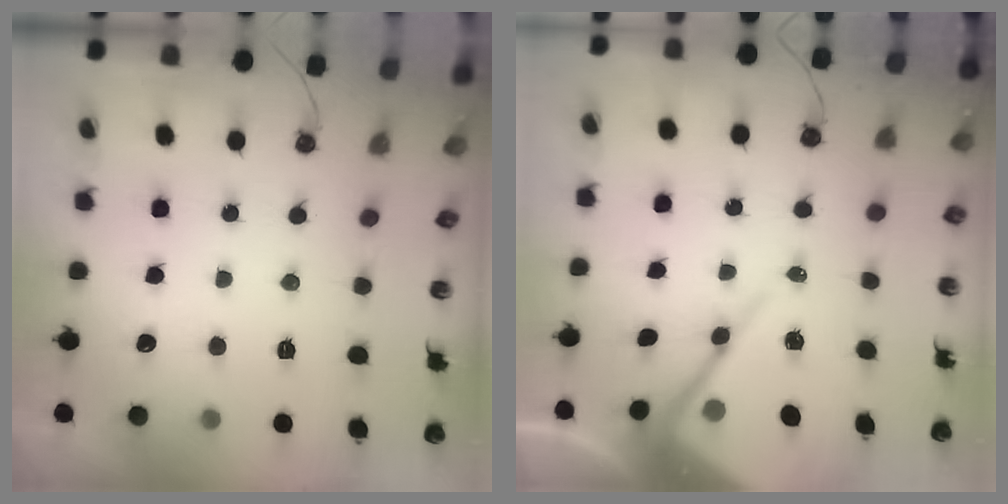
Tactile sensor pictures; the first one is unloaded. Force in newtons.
{"total": 13.1, "press": 13.1, "slide": 1.1}